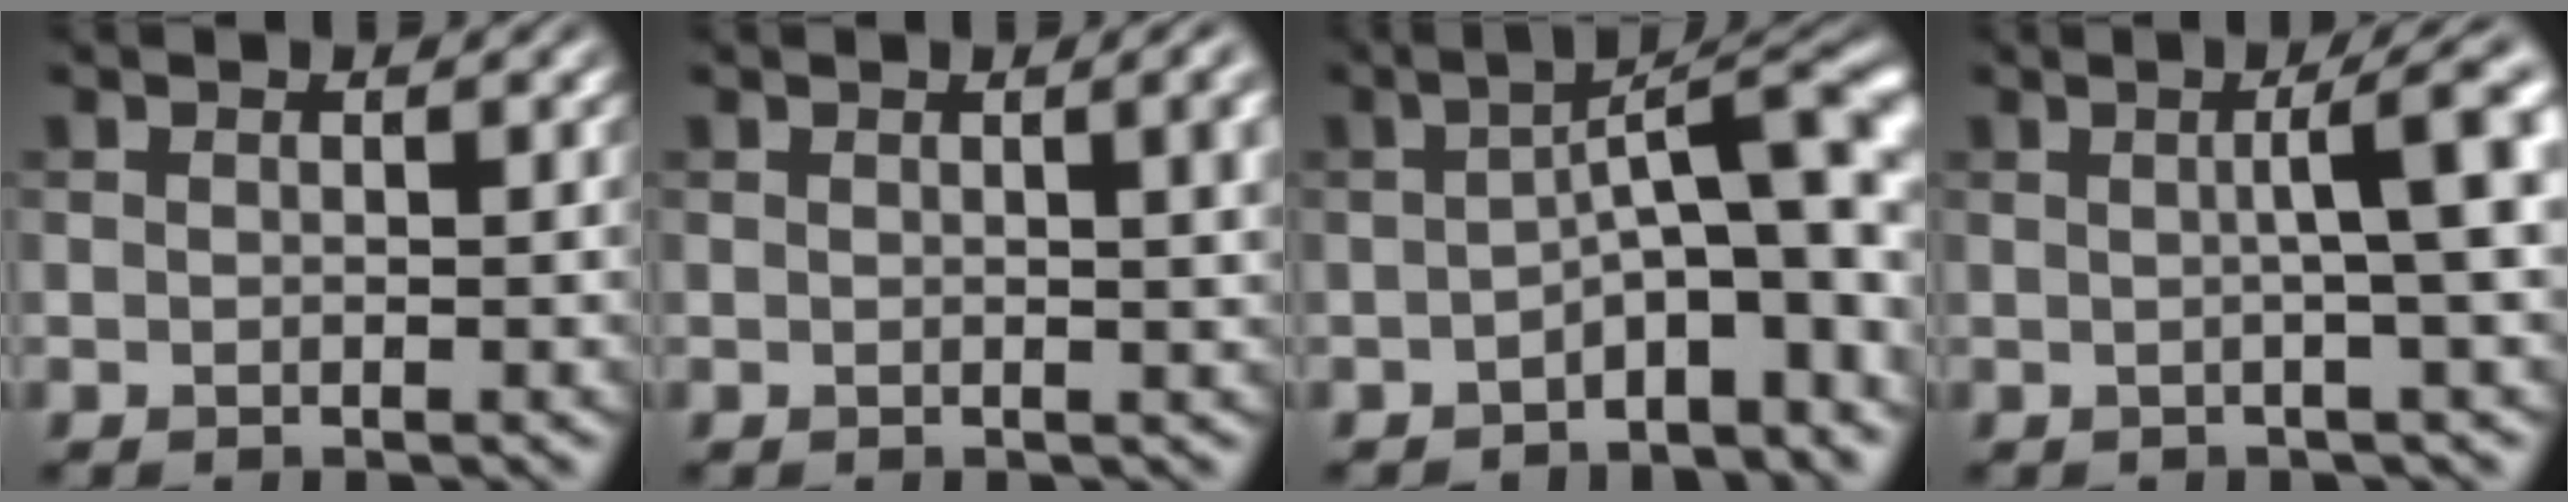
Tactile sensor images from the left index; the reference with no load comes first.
{"total": 3.6, "force": [0.9, 1.3, 3.2], "torque": [-0.023, 0.011, 0.011]}
{"total": 8.0, "force": [-1.5, 2.3, 7.5], "torque": [-0.099, 0.016, -0.032]}
{"total": 6.5, "force": [0.9, 1.2, 6.3], "torque": [-0.072, 0.016, 0.010]}